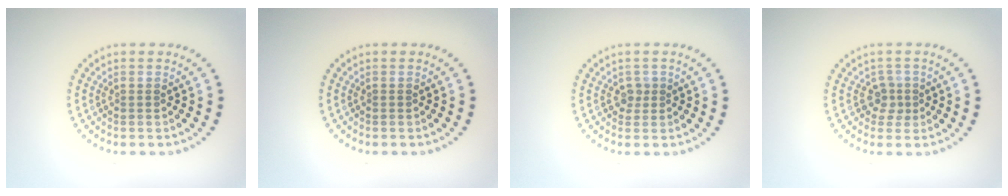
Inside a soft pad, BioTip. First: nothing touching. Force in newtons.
{"total": 0.0}
{"total": 1.0, "press": 0.9, "slide": 0.6}
{"total": 1.6, "press": 1.3, "slide": 0.9}